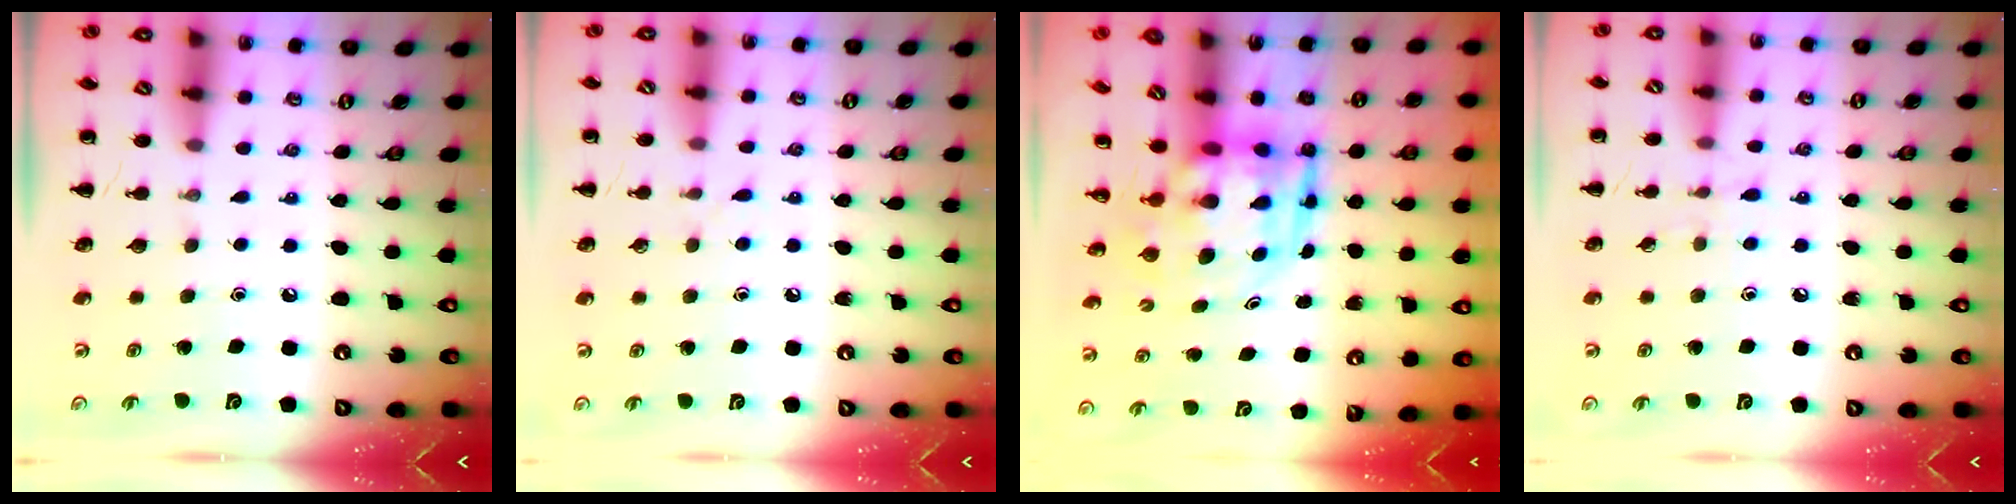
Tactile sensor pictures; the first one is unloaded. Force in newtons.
{"total": 3.4, "press": 3.0, "slide": 1.6}
{"total": 5.8, "press": 5.5, "slide": 1.9}
{"total": 5.4, "press": 5.0, "slide": 2.0}